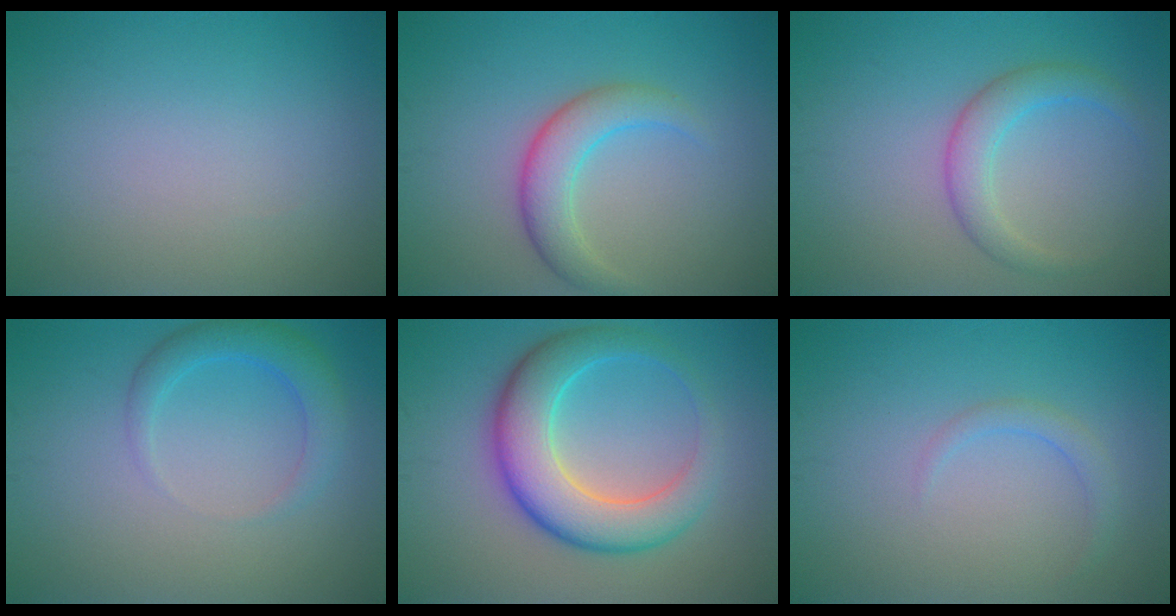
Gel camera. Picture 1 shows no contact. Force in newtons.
{"total": 3.9, "press": 3.9, "slide": 0.1}
{"total": 3.0, "press": 3.0, "slide": 0.1}
{"total": 2.9, "press": 2.9, "slide": 0.2}
{"total": 7.5, "press": 7.5, "slide": 0.3}
{"total": 1.3, "press": 1.3, "slide": 0.1}